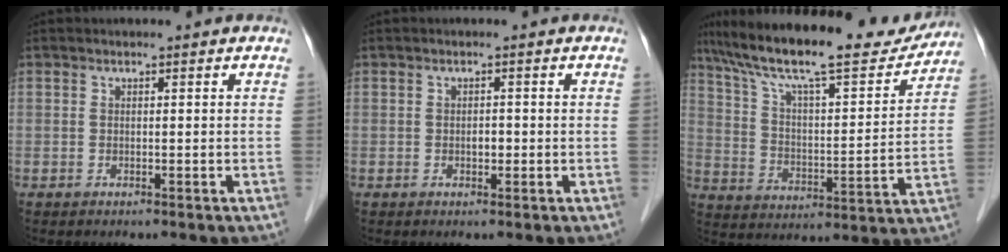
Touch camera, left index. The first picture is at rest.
{"total": 1.1, "force": [-0.3, 0.7, 0.8], "torque": [-0.013, 0.000, -0.005]}
{"total": 22.6, "force": [19.5, 3.8, 10.8], "torque": [-0.188, 0.007, 0.293]}